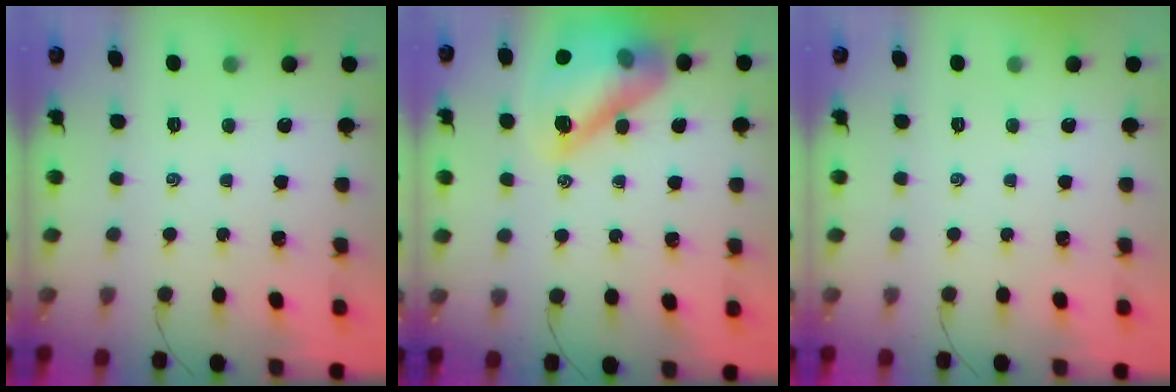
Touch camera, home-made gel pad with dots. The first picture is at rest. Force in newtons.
{"total": 17.7, "press": 17.7, "slide": 1.6}
{"total": 0.0}